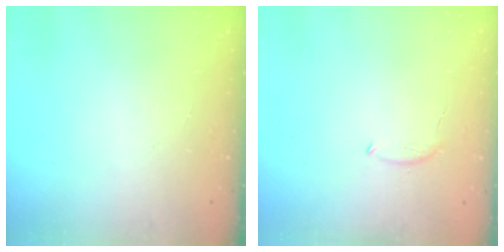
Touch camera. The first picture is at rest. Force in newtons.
{"total": 5.8, "press": 5.7, "slide": 1.4}